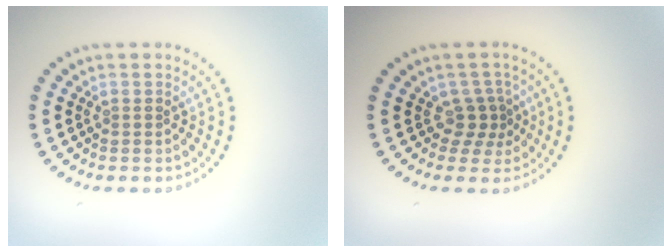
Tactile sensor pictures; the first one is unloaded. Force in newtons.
{"total": 2.2, "press": 1.5, "slide": 1.6}